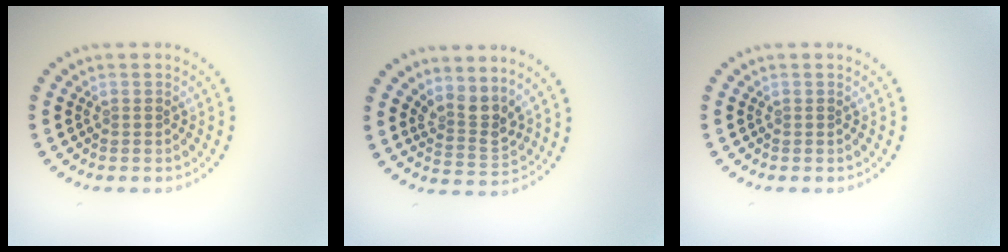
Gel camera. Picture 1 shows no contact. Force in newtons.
{"total": 2.8, "press": 2.1, "slide": 1.9}
{"total": 0.0}